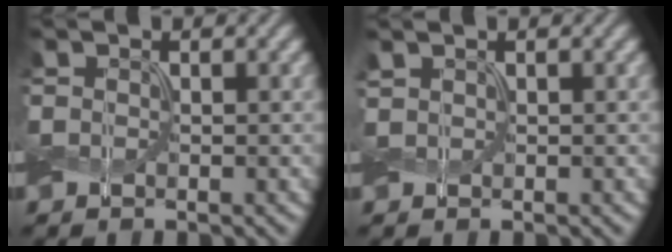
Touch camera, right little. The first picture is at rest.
{"total": 0.6, "force": [0.5, 0.2, 0.3], "torque": [-0.006, 0.003, 0.010]}